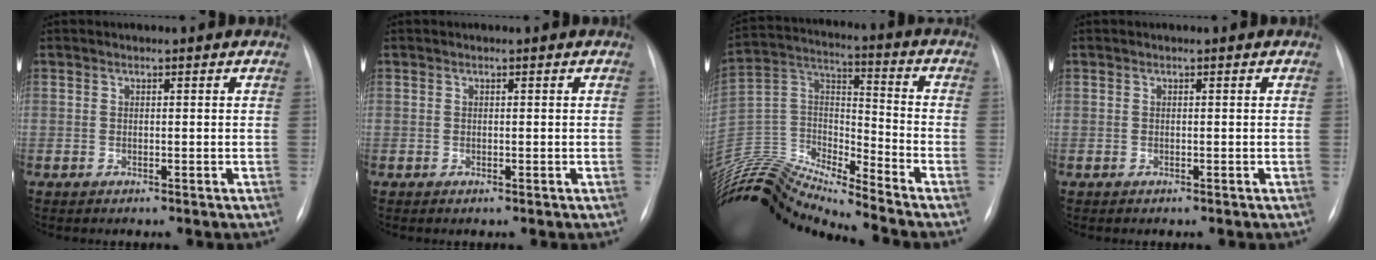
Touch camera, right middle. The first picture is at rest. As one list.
[{"total": 0.0}, {"total": 17.7, "force": [-17.0, -0.1, 4.8], "torque": [-0.090, 0.052, -0.315]}, {"total": 0.0}]